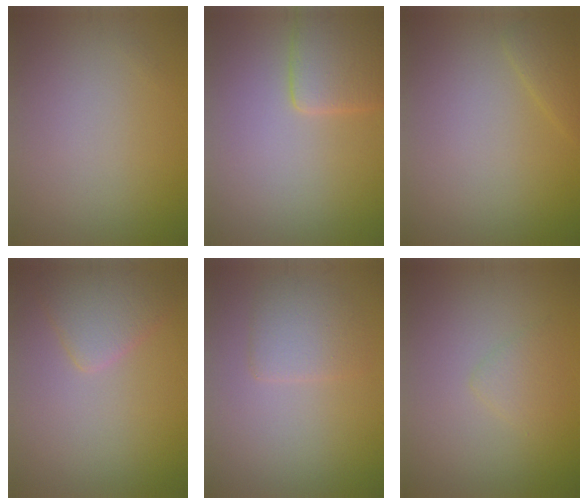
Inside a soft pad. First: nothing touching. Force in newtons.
{"total": 3.7, "press": 3.7, "slide": 0.2}
{"total": 1.3, "press": 1.3, "slide": 0.1}
{"total": 2.7, "press": 2.7, "slide": 0.3}
{"total": 2.5, "press": 2.5, "slide": 0.2}
{"total": 1.4, "press": 1.4, "slide": 0.1}